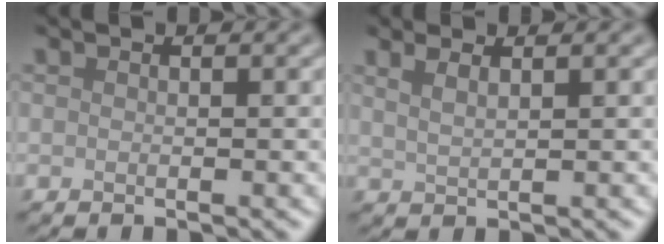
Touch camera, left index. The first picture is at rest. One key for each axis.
{"total": 2.3, "fx": 1.5, "fy": 0.9, "fz": 1.5, "tx": -0.015, "ty": 0.002, "tz": 0.015}